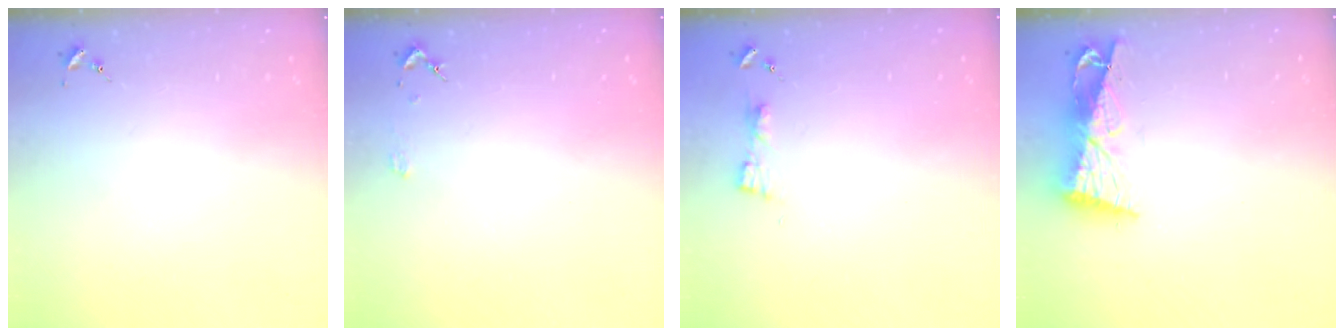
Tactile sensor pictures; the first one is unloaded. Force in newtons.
{"total": 2.0, "press": 2.0, "slide": 0.2}
{"total": 4.0, "press": 3.9, "slide": 0.6}
{"total": 8.9, "press": 8.9, "slide": 0.9}